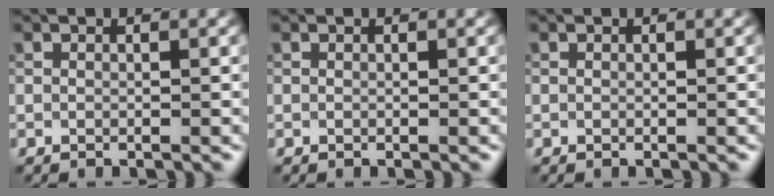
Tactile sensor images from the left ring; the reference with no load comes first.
{"total": 0.0}
{"total": 0.0}